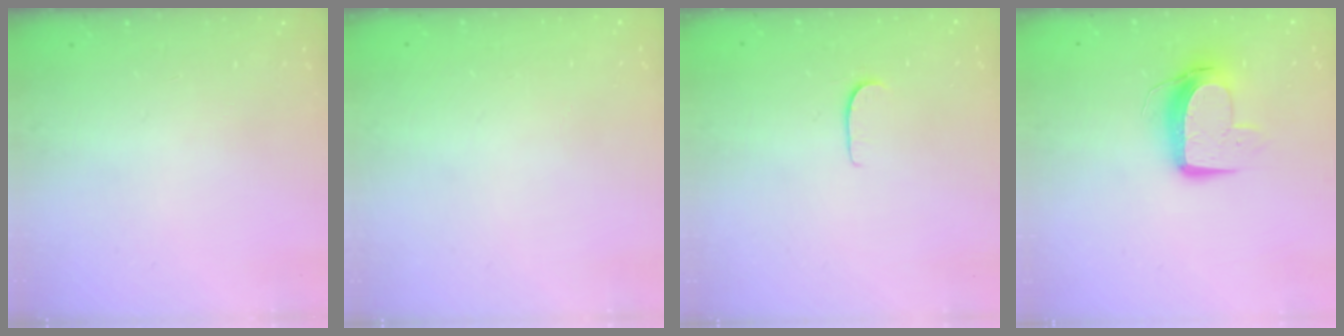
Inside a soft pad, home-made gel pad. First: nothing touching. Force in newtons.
{"total": 0.0}
{"total": 4.2, "press": 4.2, "slide": 0.4}
{"total": 10.6, "press": 10.6, "slide": 0.9}